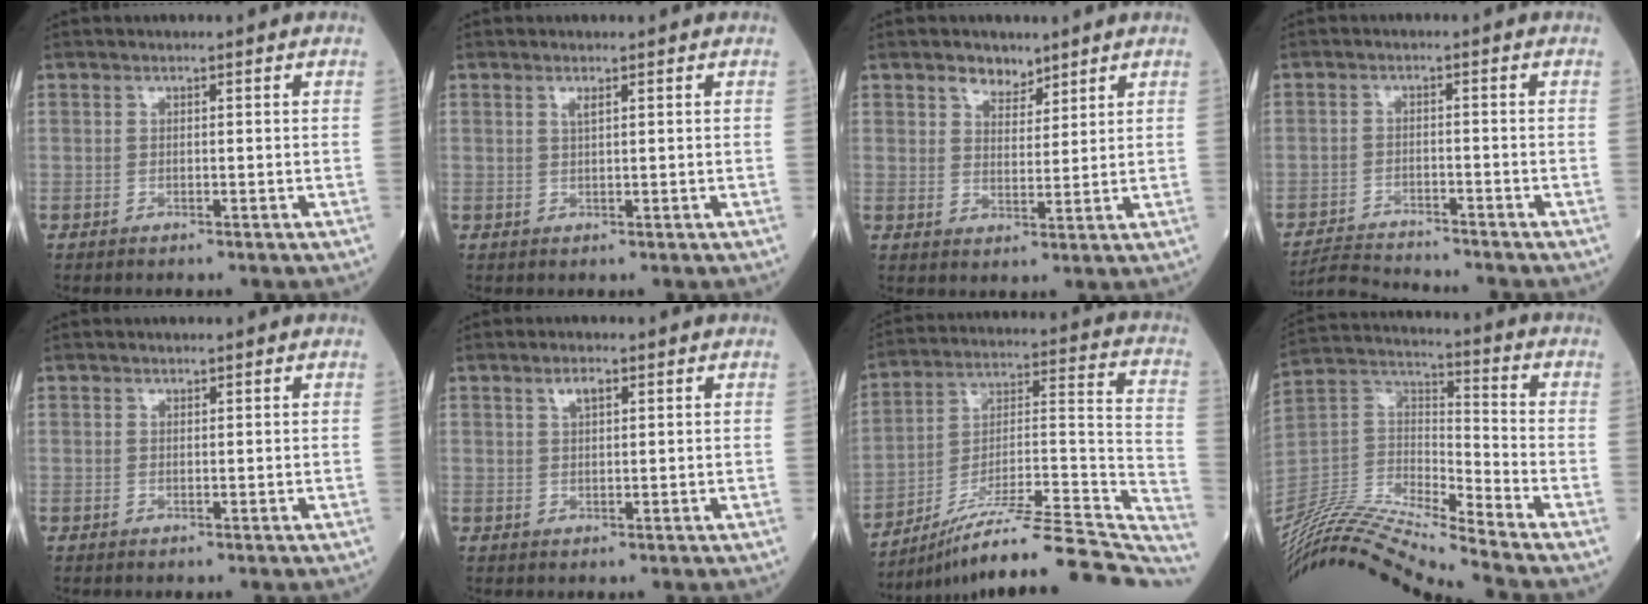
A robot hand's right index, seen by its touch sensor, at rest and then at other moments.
{"total": 1.0, "force": [0.6, 0.0, 0.8], "torque": [-0.019, -0.003, 0.011]}
{"total": 3.7, "force": [2.8, 2.1, 1.2], "torque": [-0.019, 0.001, 0.051]}
{"total": 4.9, "force": [-4.9, -0.7, 0.0], "torque": [-0.005, -0.016, -0.089]}
{"total": 0.0}
{"total": 2.0, "force": [1.1, 0.6, 1.6], "torque": [-0.031, 0.002, 0.021]}
{"total": 28.5, "force": [-25.3, 1.0, 13.0], "torque": [-0.132, 0.003, -0.375]}
{"total": 18.7, "force": [-17.1, -1.4, 7.4], "torque": [-0.150, 0.019, -0.320]}